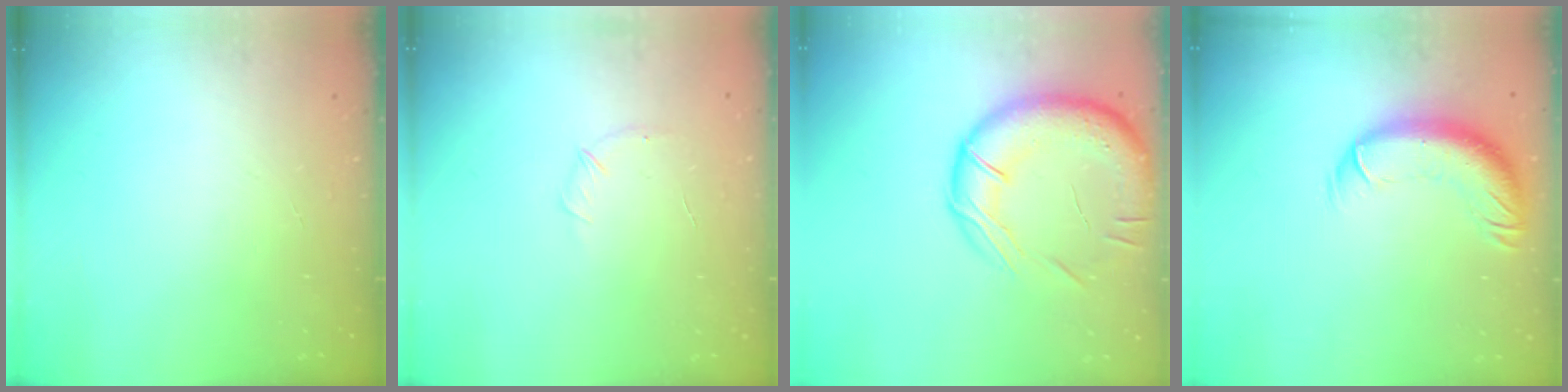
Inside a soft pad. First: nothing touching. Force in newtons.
{"total": 5.1, "press": 4.9, "slide": 1.4}
{"total": 19.3, "press": 19.1, "slide": 2.8}
{"total": 13.0, "press": 12.6, "slide": 3.4}